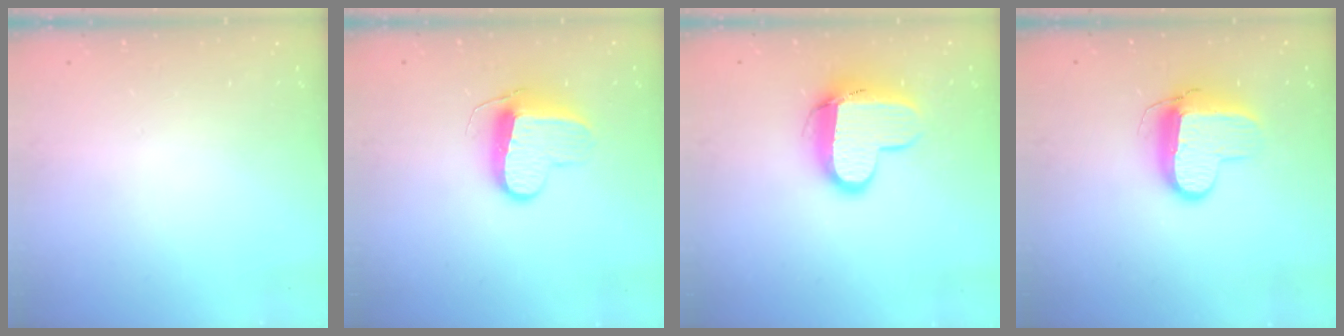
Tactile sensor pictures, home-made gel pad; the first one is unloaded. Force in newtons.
{"total": 10.3, "press": 10.3, "slide": 0.4}
{"total": 11.4, "press": 11.4, "slide": 1.1}
{"total": 10.4, "press": 10.3, "slide": 0.9}